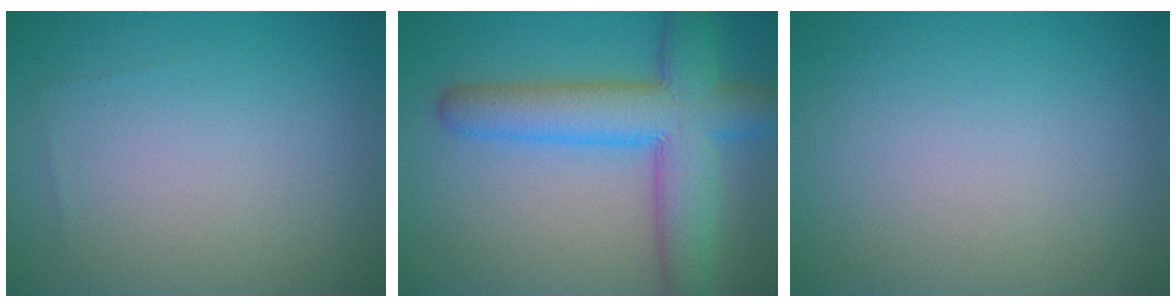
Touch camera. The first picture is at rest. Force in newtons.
{"total": 8.4, "press": 8.4, "slide": 0.4}
{"total": 0.0}